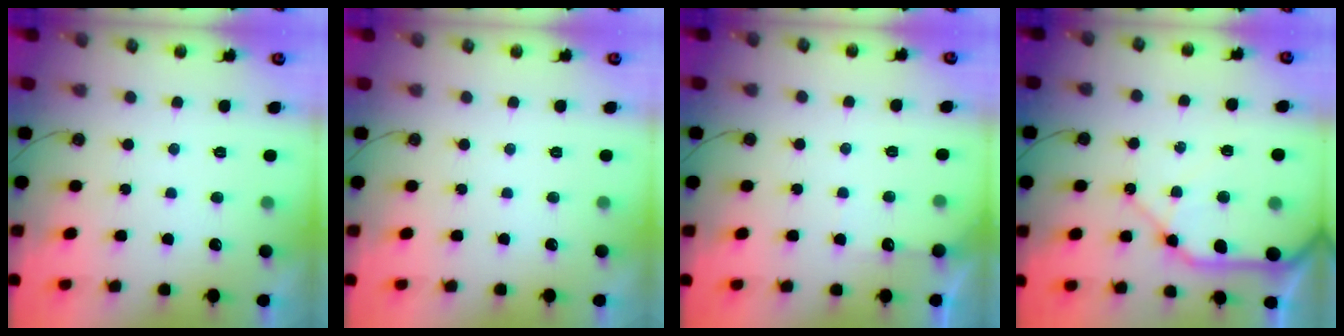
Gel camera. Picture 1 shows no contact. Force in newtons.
{"total": 0.0}
{"total": 2.8, "press": 2.8, "slide": 0.4}
{"total": 16.8, "press": 16.7, "slide": 2.3}